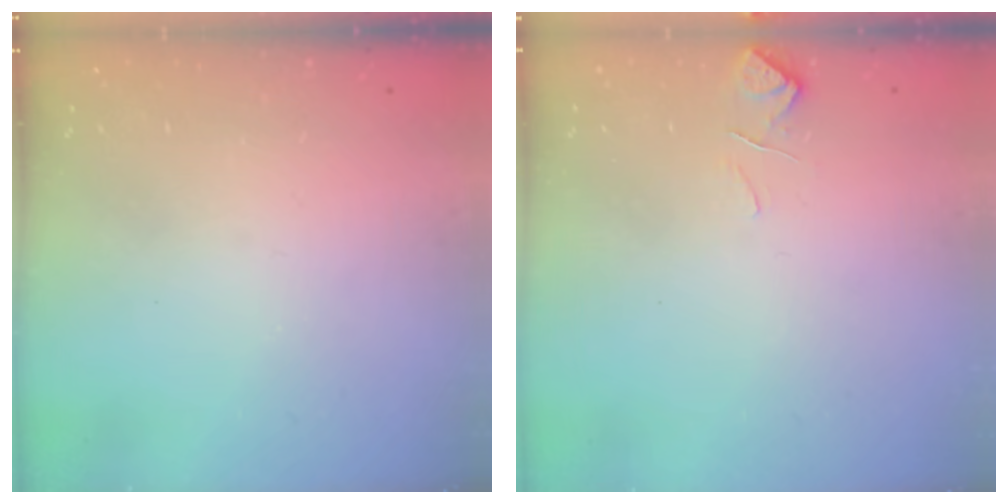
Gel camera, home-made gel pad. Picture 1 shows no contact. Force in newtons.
{"total": 0.8, "press": 0.3, "slide": 0.7}